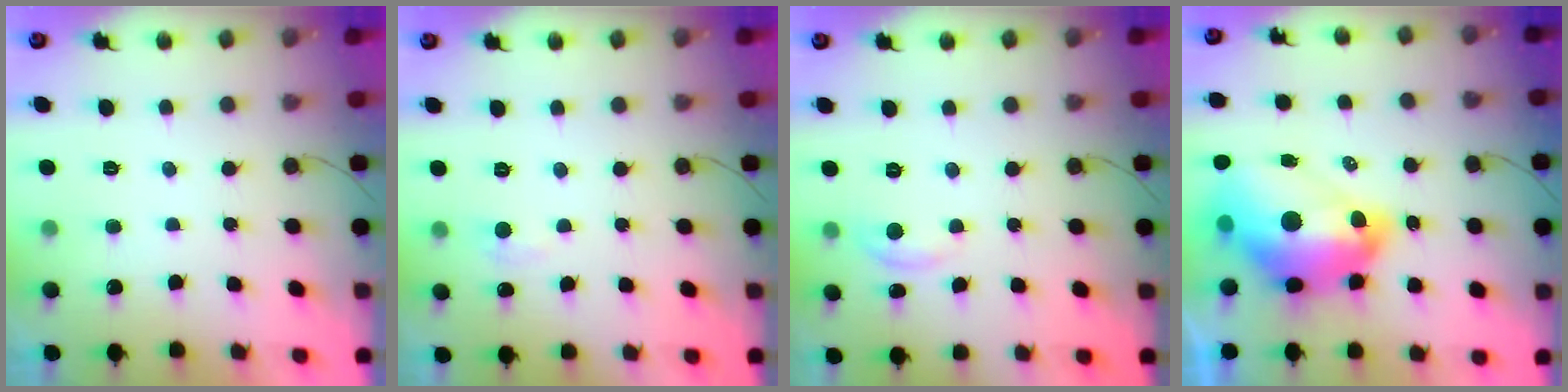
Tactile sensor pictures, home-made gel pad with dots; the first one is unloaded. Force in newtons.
{"total": 2.8, "press": 2.7, "slide": 0.4}
{"total": 3.3, "press": 3.3, "slide": 0.1}
{"total": 19.9, "press": 19.7, "slide": 2.3}